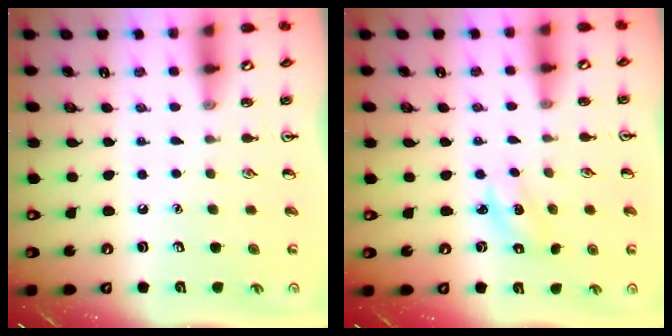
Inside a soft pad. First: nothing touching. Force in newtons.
{"total": 2.2, "press": 2.1, "slide": 0.4}